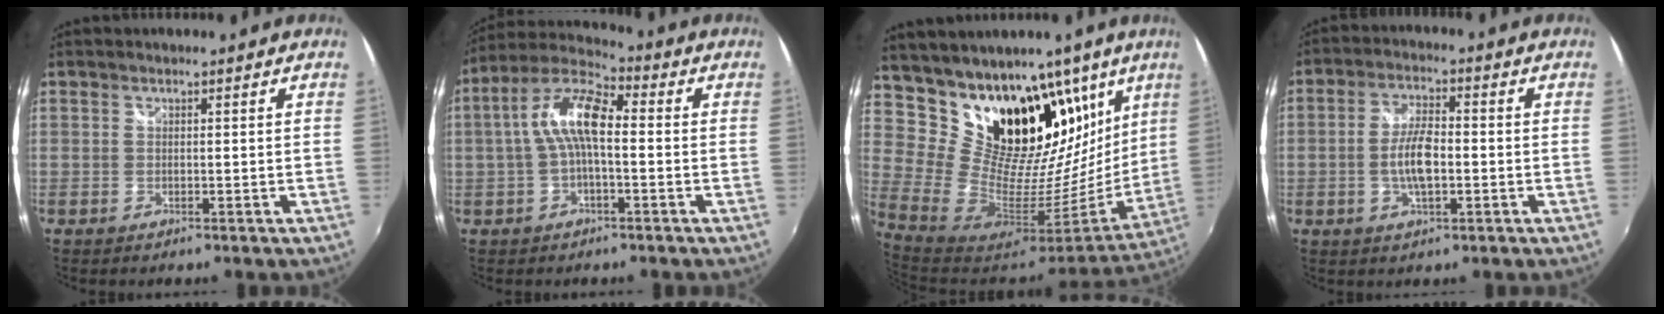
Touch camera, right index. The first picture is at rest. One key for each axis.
{"total": 9.8, "fx": -0.2, "fy": 3.4, "fz": 9.2, "tx": -0.191, "ty": 0.025, "tz": -0.008}
{"total": 25.5, "fx": 16.8, "fy": 15.3, "fz": 11.5, "tx": -0.212, "ty": -0.013, "tz": 0.302}
{"total": 7.0, "fx": -1.4, "fy": 2.6, "fz": 6.3, "tx": -0.125, "ty": 0.003, "tz": -0.027}